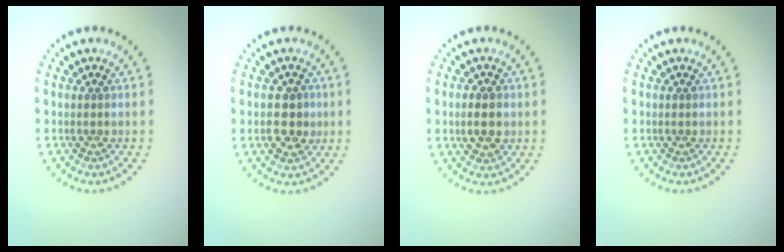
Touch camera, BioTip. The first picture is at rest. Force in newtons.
{"total": 2.9, "press": 2.9, "slide": 0.4}
{"total": 2.7, "press": 2.7, "slide": 0.2}
{"total": 0.0}